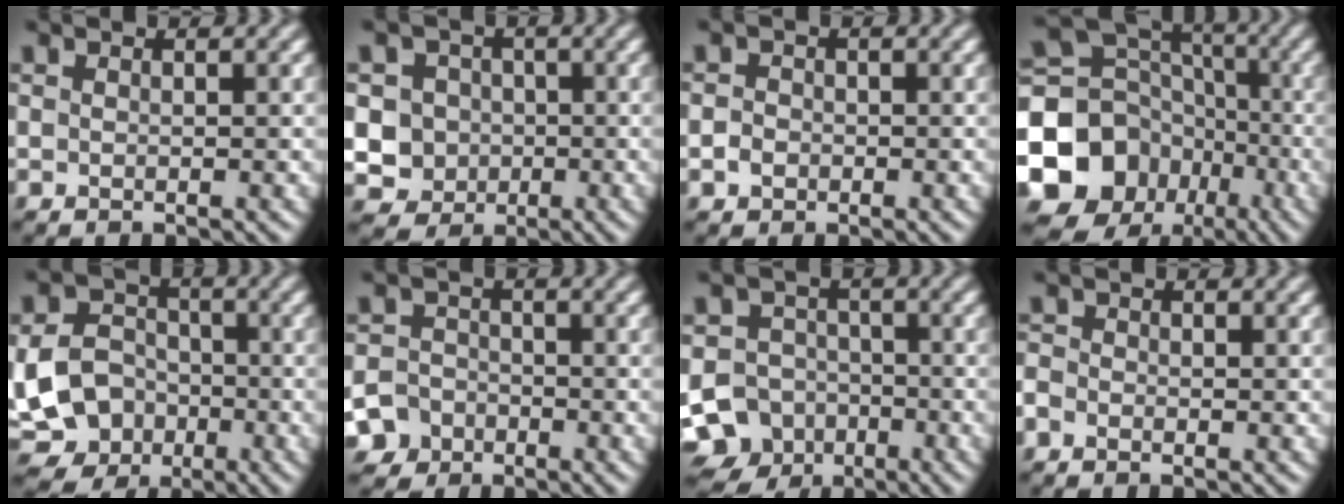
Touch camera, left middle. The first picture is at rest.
{"total": 5.2, "force": [-0.4, 4.9, 1.7], "torque": [-0.020, 0.014, -0.033]}
{"total": 1.3, "force": [-0.6, 1.1, 0.3], "torque": [0.006, -0.002, -0.014]}
{"total": 15.7, "force": [-5.8, 13.3, 5.9], "torque": [-0.147, -0.018, -0.120]}
{"total": 10.9, "force": [-3.2, 9.4, 4.6], "torque": [-0.090, -0.021, -0.078]}
{"total": 5.7, "force": [-3.6, 4.4, 0.8], "torque": [-0.002, -0.010, -0.083]}
{"total": 11.7, "force": [-6.6, 9.2, 2.9], "torque": [-0.053, -0.041, -0.134]}
{"total": 1.2, "force": [-0.9, 0.7, 0.3], "torque": [-0.007, 0.000, -0.023]}